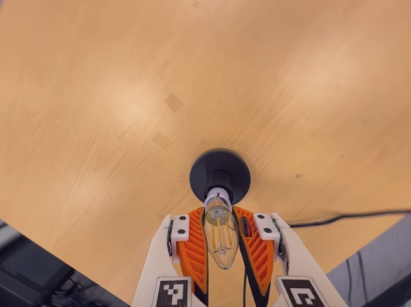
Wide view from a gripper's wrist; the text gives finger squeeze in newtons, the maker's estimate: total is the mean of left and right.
{"total": 19.3, "left": 17.5, "right": 21.2}